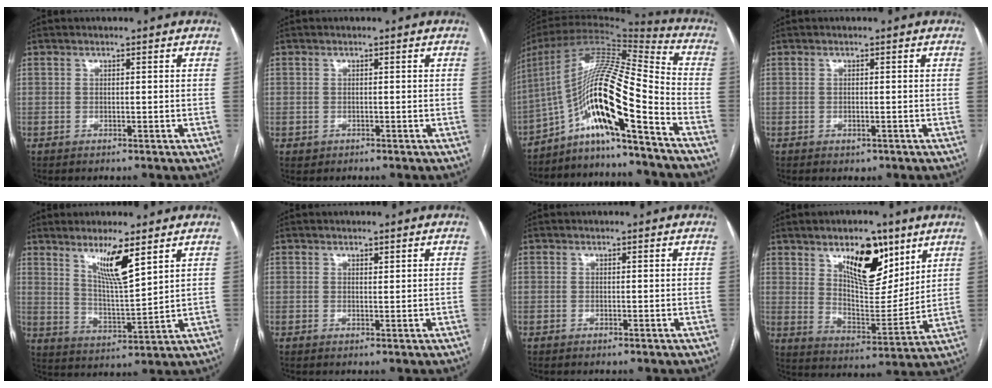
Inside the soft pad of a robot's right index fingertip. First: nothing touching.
{"total": 0.9, "force": [-0.4, 0.9, 0.0], "torque": [-0.002, 0.004, -0.003]}
{"total": 17.8, "force": [-9.8, 0.3, 14.9], "torque": [-0.280, 0.022, -0.173]}
{"total": 0.9, "force": [-0.4, 0.5, 0.6], "torque": [-0.011, -0.002, 0.000]}
{"total": 8.2, "force": [5.0, 0.4, 6.5], "torque": [-0.119, -0.016, 0.095]}
{"total": 0.6, "force": [0.5, 0.2, 0.3], "torque": [-0.006, -0.003, 0.008]}
{"total": 0.0}
{"total": 13.2, "force": [7.5, 5.2, 9.5], "torque": [-0.148, -0.002, 0.133]}